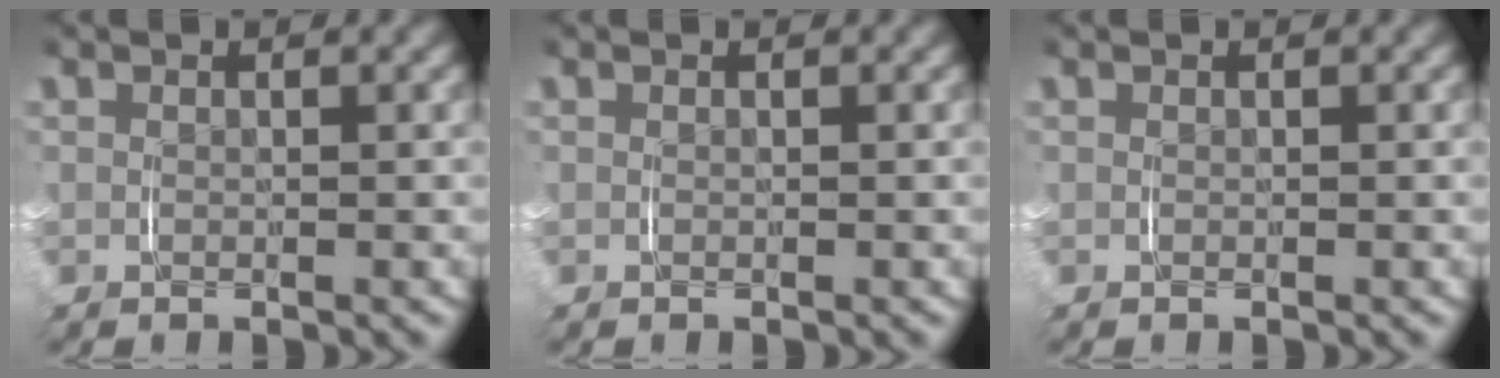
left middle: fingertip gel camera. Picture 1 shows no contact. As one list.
[{"total": 0.0}, {"total": 0.0}]